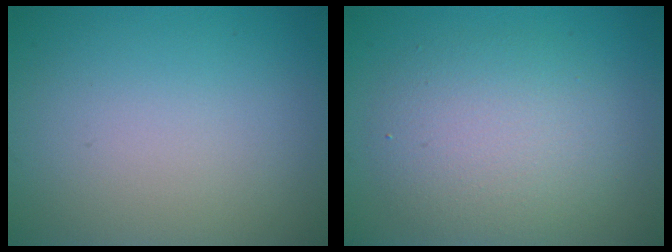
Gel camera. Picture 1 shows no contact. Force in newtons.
{"total": 5.0, "press": 5.0, "slide": 0.4}